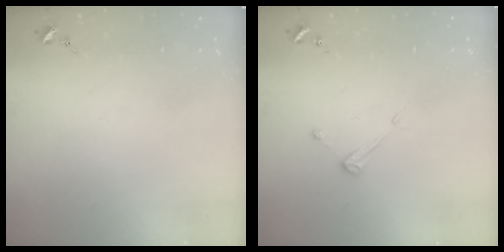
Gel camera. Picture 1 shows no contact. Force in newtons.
{"total": 3.9, "press": 3.9, "slide": 0.4}